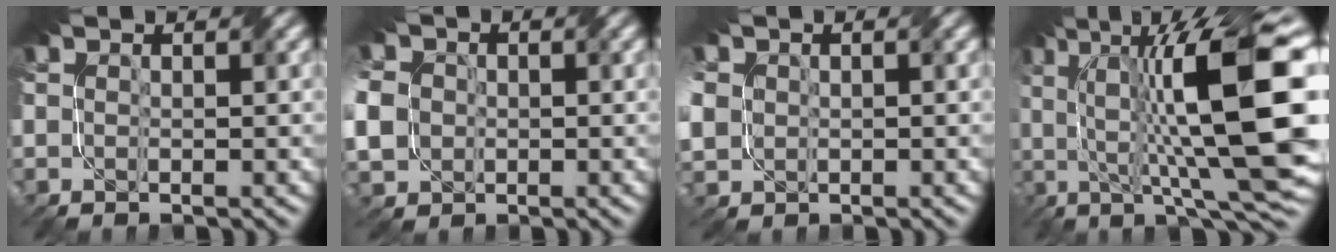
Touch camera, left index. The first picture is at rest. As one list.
[{"total": 6.0, "force": [-0.6, 5.2, 2.9], "torque": [-0.087, 0.004, -0.023]}, {"total": 4.3, "force": [0.3, 3.7, 2.1], "torque": [-0.070, 0.013, 0.007]}, {"total": 14.7, "force": [2.9, 3.6, 14.0], "torque": [-0.210, 0.009, 0.043]}]